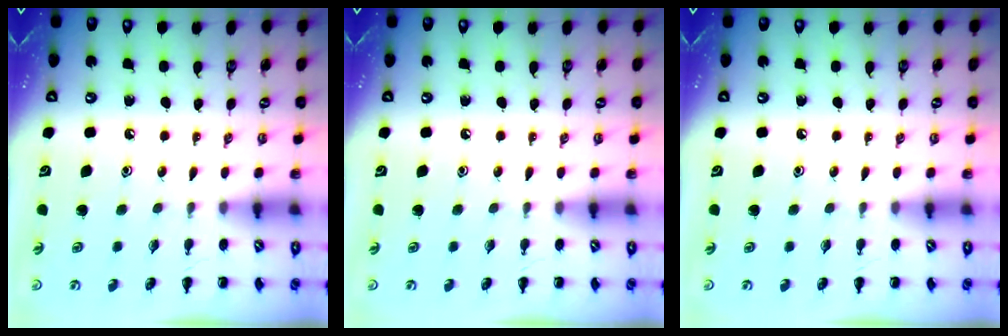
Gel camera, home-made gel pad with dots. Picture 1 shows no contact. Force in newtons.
{"total": 0.0}
{"total": 0.0}